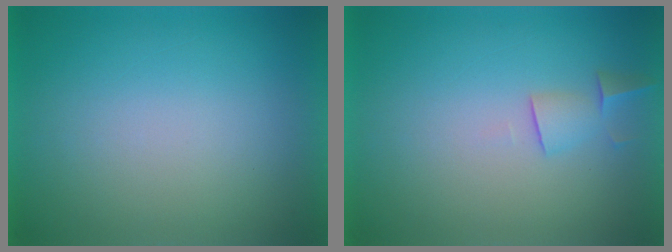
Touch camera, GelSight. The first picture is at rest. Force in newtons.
{"total": 1.9}